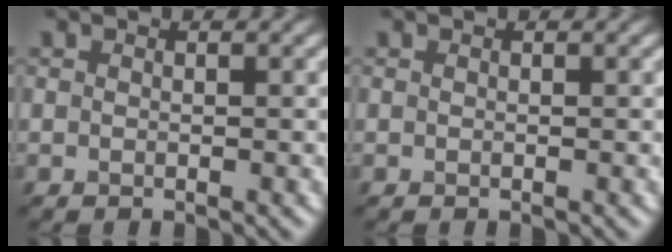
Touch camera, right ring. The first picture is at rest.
{"total": 0.0}